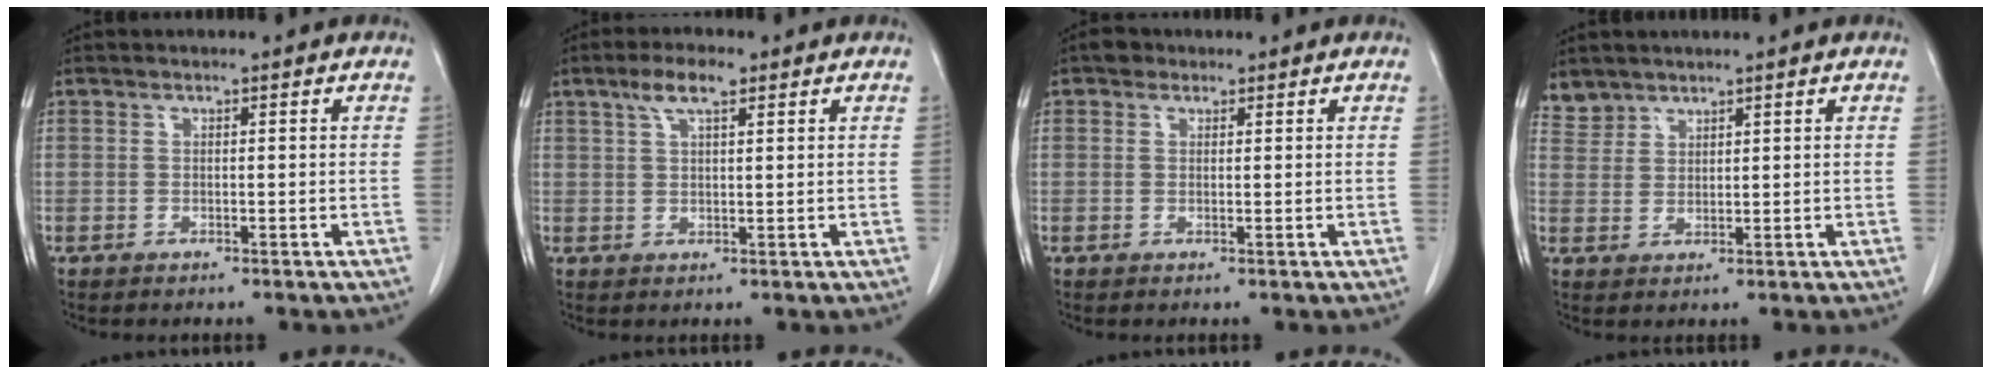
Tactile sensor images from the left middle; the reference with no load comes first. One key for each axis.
{"total": 4.4, "fx": 2.7, "fy": 1.1, "fz": 3.3, "tx": -0.070, "ty": 0.010, "tz": 0.051}
{"total": 1.6, "fx": 1.0, "fy": 1.2, "fz": 0.4, "tx": -0.009, "ty": 0.007, "tz": 0.013}
{"total": 3.1, "fx": 2.8, "fy": 1.2, "fz": -0.4, "tx": 0.013, "ty": 0.008, "tz": 0.057}